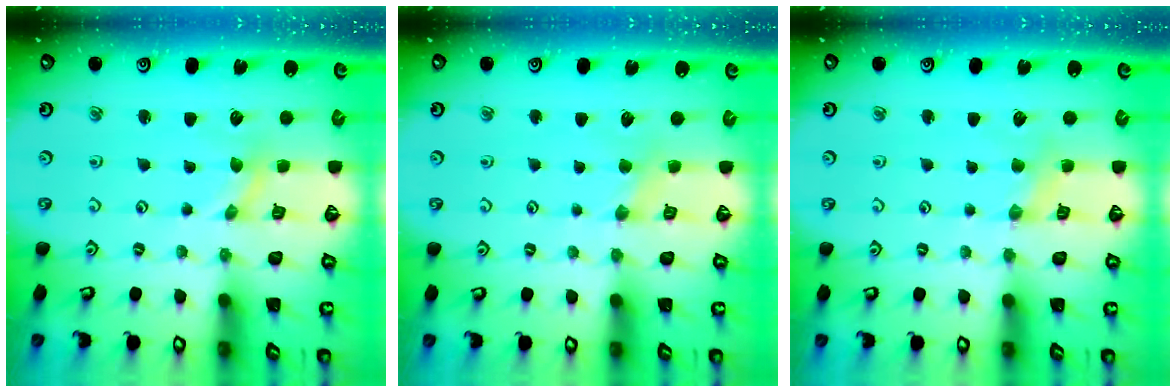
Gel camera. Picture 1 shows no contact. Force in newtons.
{"total": 2.2, "press": 2.2, "slide": 0.4}
{"total": 3.6, "press": 3.6, "slide": 0.5}